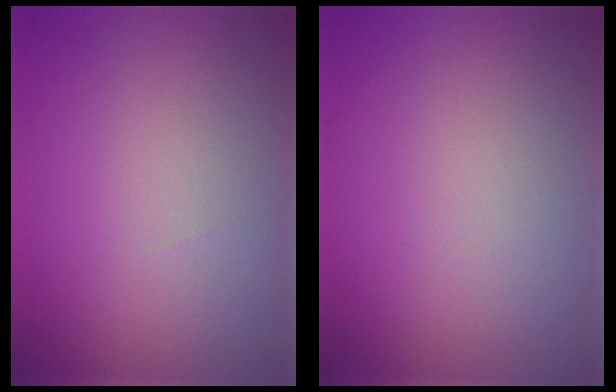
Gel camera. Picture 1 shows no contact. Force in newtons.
{"total": 0.0}